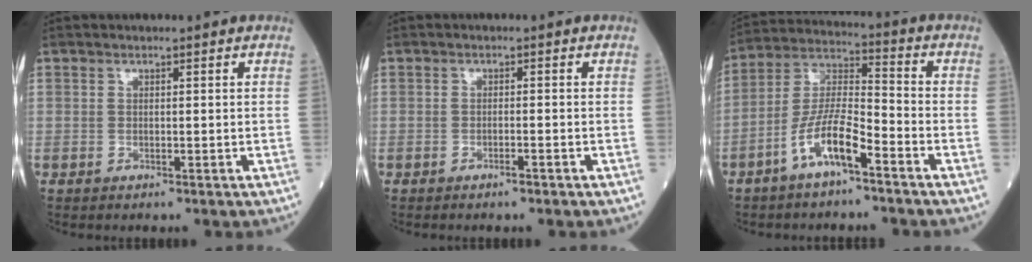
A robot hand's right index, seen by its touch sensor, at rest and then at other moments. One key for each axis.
{"total": 1.2, "fx": -0.8, "fy": -0.1, "fz": 0.8, "tx": -0.013, "ty": 0.000, "tz": -0.014}
{"total": 9.7, "fx": -5.4, "fy": 1.8, "fz": 7.9, "tx": -0.165, "ty": 0.006, "tz": -0.107}